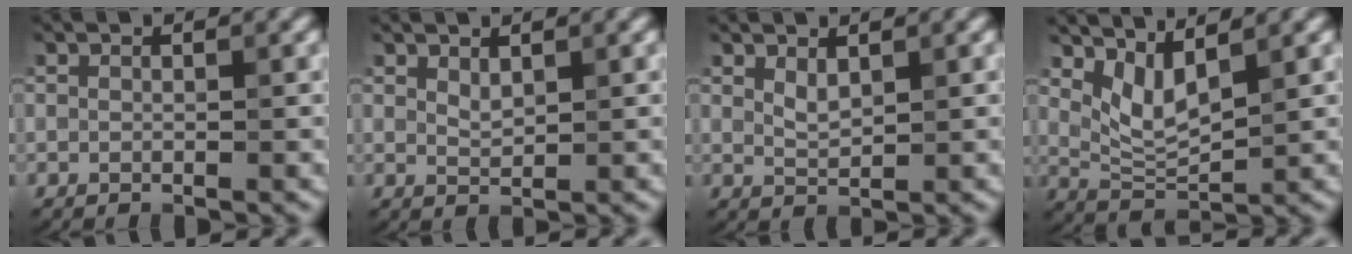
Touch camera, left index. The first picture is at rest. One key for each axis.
{"total": 1.3, "fx": 1.0, "fy": 0.5, "fz": 0.7, "tx": -0.018, "ty": -0.002, "tz": 0.023}
{"total": 1.5, "fx": 1.0, "fy": 0.6, "fz": 1.0, "tx": -0.023, "ty": -0.003, "tz": 0.024}
{"total": 3.7, "fx": 2.1, "fy": 1.4, "fz": 2.7, "tx": -0.063, "ty": -0.013, "tz": 0.049}